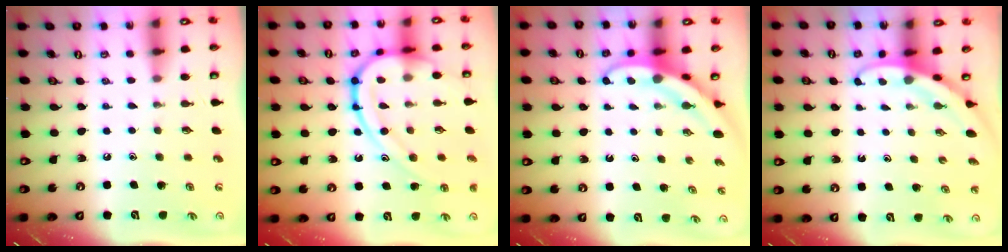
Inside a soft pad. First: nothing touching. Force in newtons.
{"total": 18.1, "press": 18.0, "slide": 1.1}
{"total": 4.0, "press": 4.0, "slide": 0.7}
{"total": 3.2, "press": 3.2, "slide": 0.1}